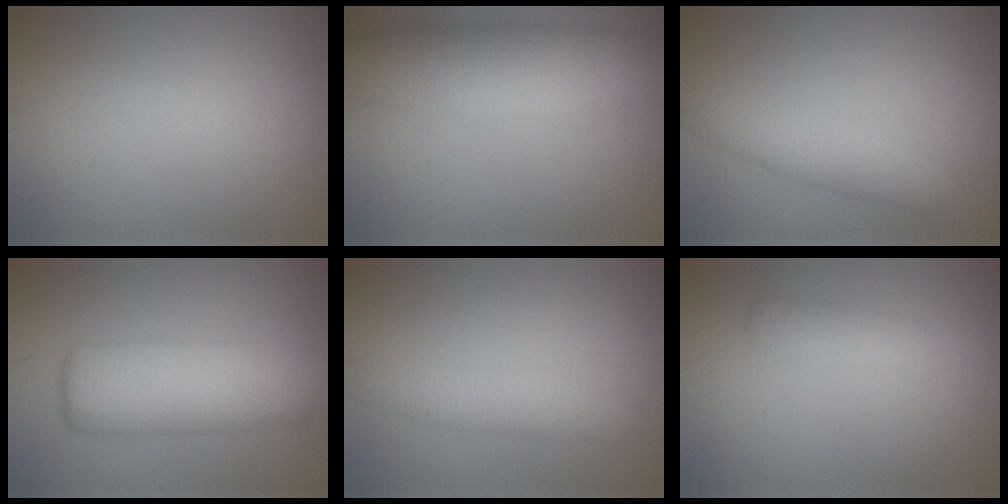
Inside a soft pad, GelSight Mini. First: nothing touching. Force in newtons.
{"total": 7.5, "press": 7.5, "slide": 0.6}
{"total": 3.0, "press": 3.0, "slide": 0.1}
{"total": 7.8, "press": 7.8, "slide": 0.4}
{"total": 2.3, "press": 2.3, "slide": 0.1}
{"total": 1.8, "press": 1.8, "slide": 0.0}